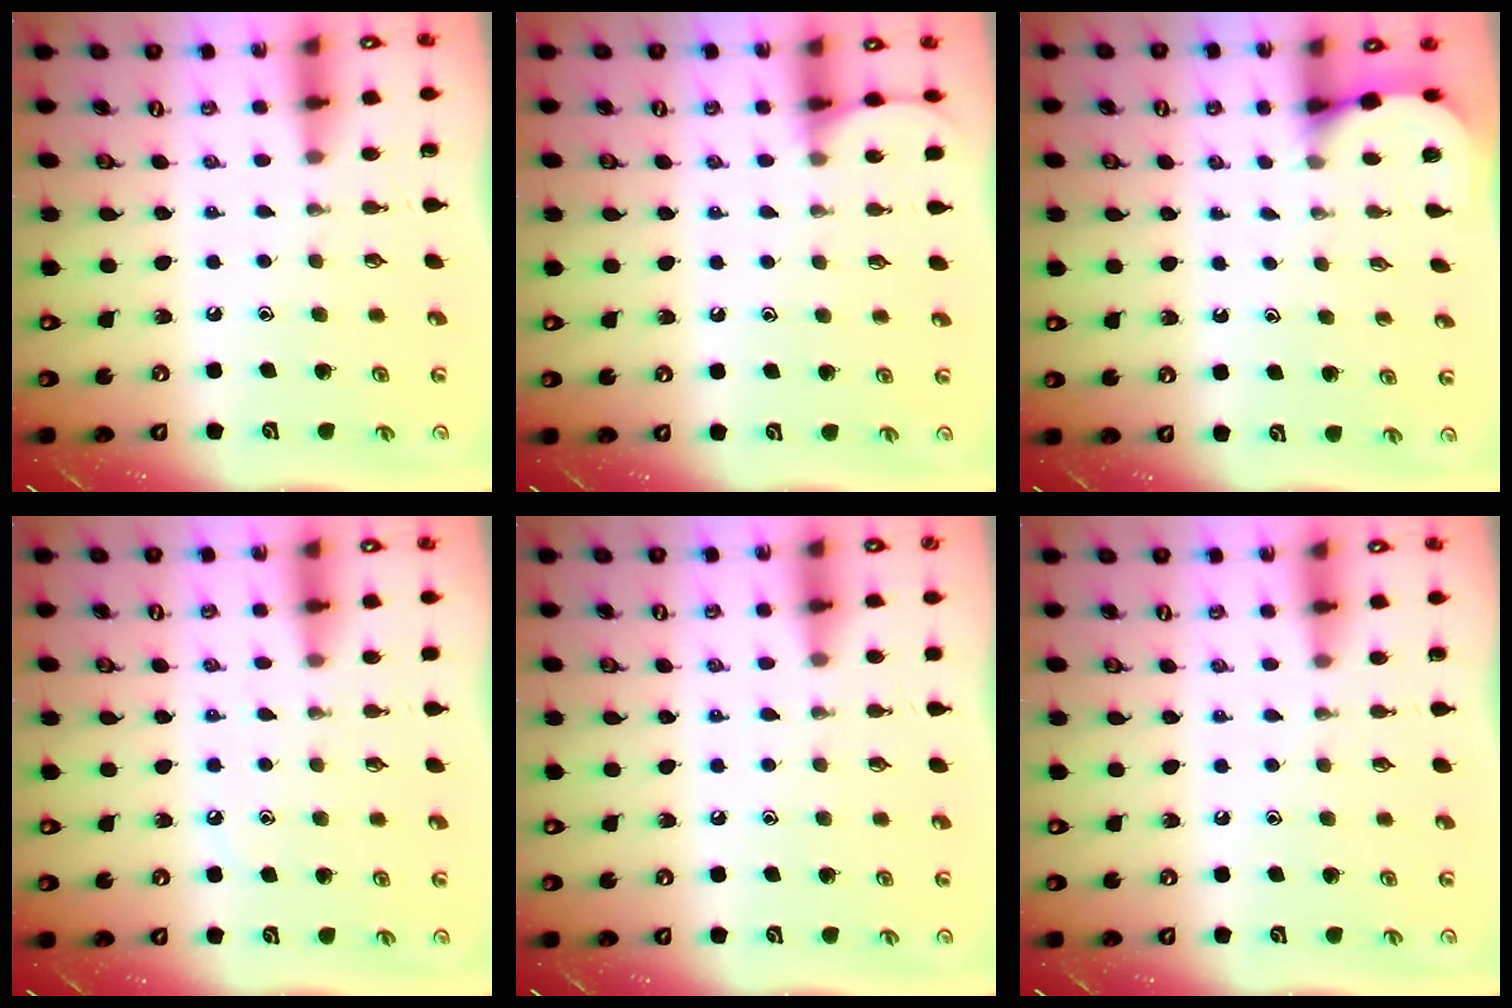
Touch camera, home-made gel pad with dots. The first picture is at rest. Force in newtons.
{"total": 5.1, "press": 5.0, "slide": 0.7}
{"total": 2.6, "press": 2.6, "slide": 0.2}
{"total": 6.5, "press": 6.4, "slide": 0.9}
{"total": 4.2, "press": 4.1, "slide": 0.6}
{"total": 0.0}